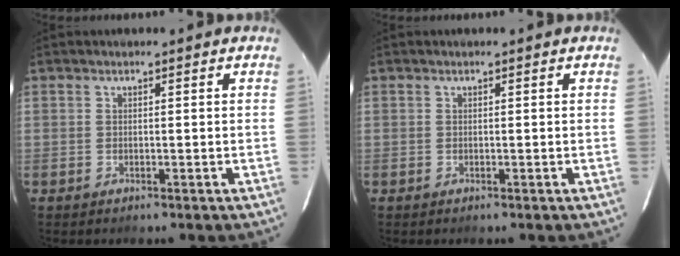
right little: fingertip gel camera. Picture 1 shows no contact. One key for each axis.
{"total": 0.0}